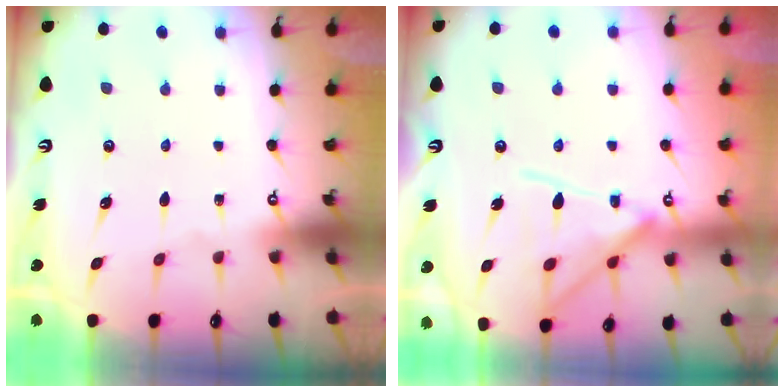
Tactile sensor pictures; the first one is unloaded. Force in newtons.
{"total": 13.8, "press": 13.7, "slide": 1.1}